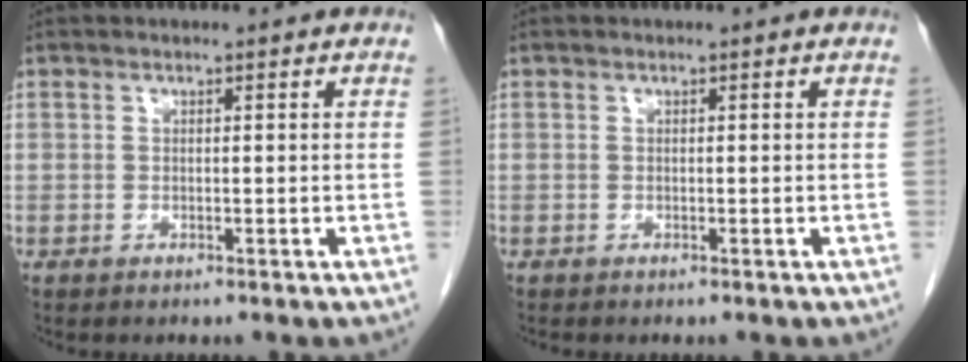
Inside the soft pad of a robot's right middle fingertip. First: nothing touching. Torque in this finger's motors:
{"motor_torque": [0.00, 0.00, -0.05, -0.01]}